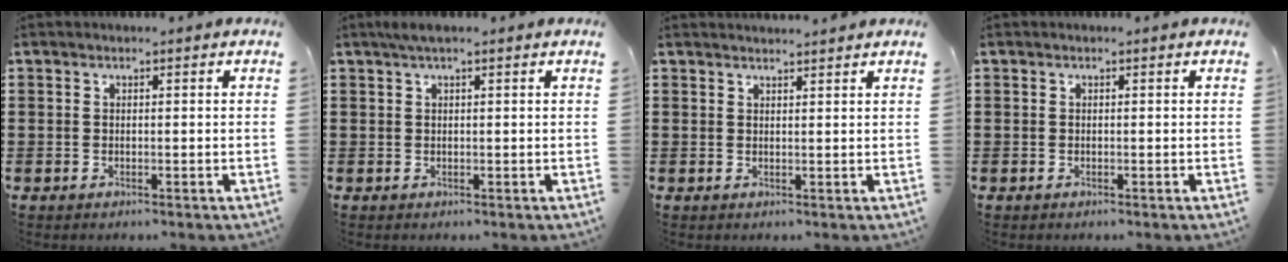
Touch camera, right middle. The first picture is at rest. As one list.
[{"total": 1.3, "force": [0.7, 0.2, 1.1], "torque": [-0.023, 0.004, 0.011]}, {"total": 1.5, "force": [1.4, -0.2, 0.0], "torque": [-0.003, -0.002, 0.028]}, {"total": 0.0}]